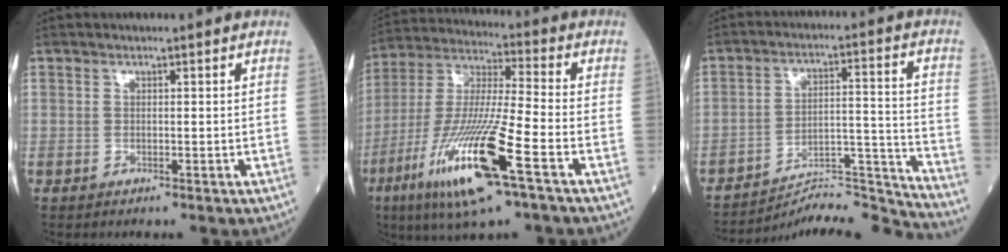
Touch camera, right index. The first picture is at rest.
{"total": 18.7, "force": [-8.5, 1.2, 16.6], "torque": [-0.365, -0.038, -0.160]}
{"total": 14.4, "force": [-14.1, -2.7, 0.0], "torque": [0.010, 0.043, -0.222]}